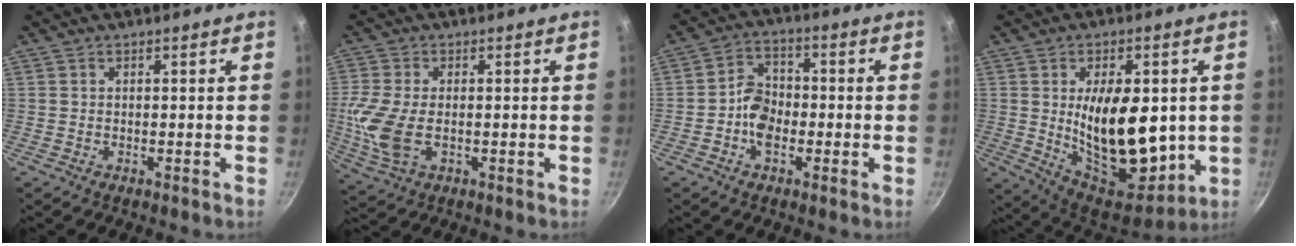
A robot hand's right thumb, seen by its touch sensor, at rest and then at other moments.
{"total": 9.3, "force": [-0.7, 5.4, 7.6], "torque": [-0.167, -0.009, -0.013]}
{"total": 6.9, "force": [-1.5, 5.0, 4.5], "torque": [-0.057, 0.022, -0.039]}
{"total": 20.8, "force": [0.3, 11.3, 17.5], "torque": [-0.234, -0.034, 0.022]}